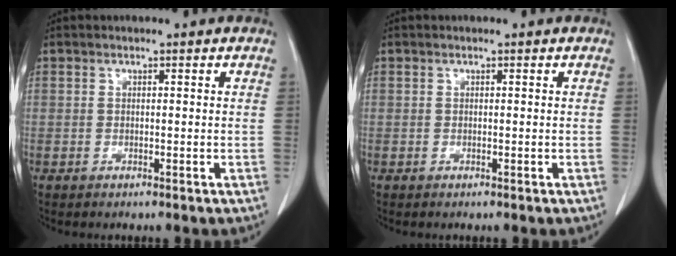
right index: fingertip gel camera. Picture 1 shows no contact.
{"total": 0.0}